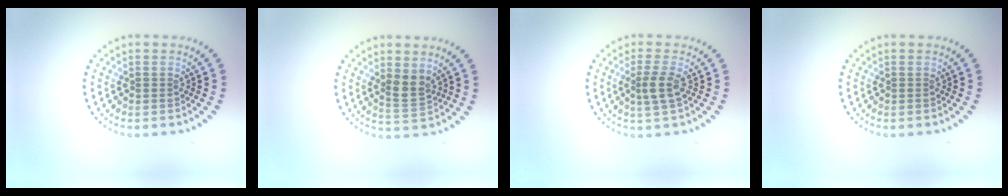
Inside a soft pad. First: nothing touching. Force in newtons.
{"total": 2.4, "press": 2.0, "slide": 1.2}
{"total": 2.2, "press": 1.9, "slide": 1.1}
{"total": 0.0}